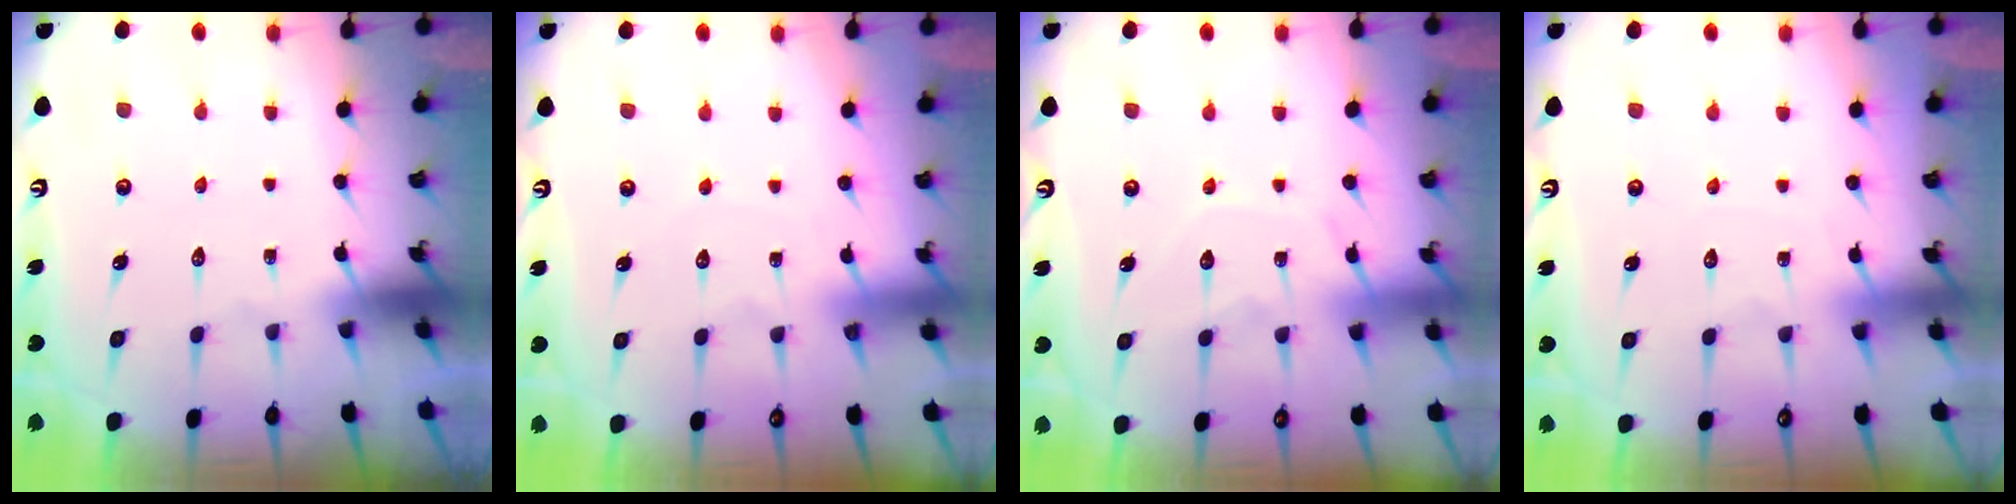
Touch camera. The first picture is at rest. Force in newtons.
{"total": 3.3, "press": 3.2, "slide": 0.4}
{"total": 8.0, "press": 8.0, "slide": 0.5}
{"total": 3.5, "press": 3.4, "slide": 0.6}